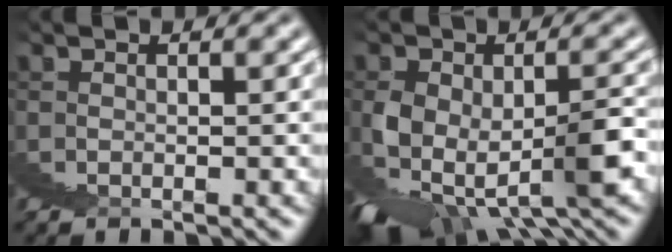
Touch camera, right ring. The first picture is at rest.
{"total": 5.5, "force": [-2.0, 2.1, 4.6], "torque": [-0.056, -0.010, -0.021]}